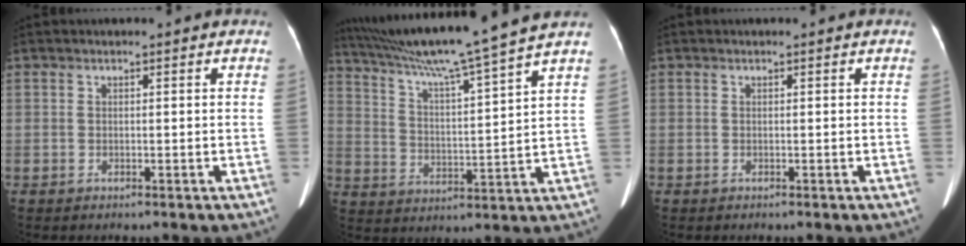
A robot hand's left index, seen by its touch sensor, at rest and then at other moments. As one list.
[{"total": 17.2, "force": [14.4, -2.5, 9.0], "torque": [-0.156, -0.012, 0.224]}, {"total": 0.0}]